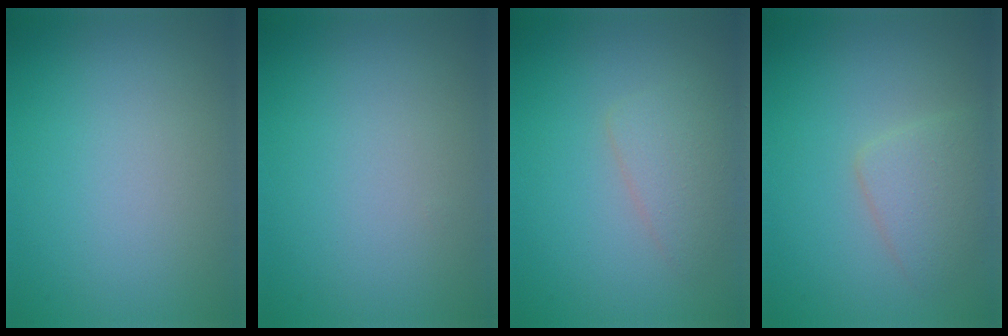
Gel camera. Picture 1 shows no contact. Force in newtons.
{"total": 0.0}
{"total": 2.3, "press": 2.3, "slide": 0.0}
{"total": 2.6, "press": 2.6, "slide": 0.2}